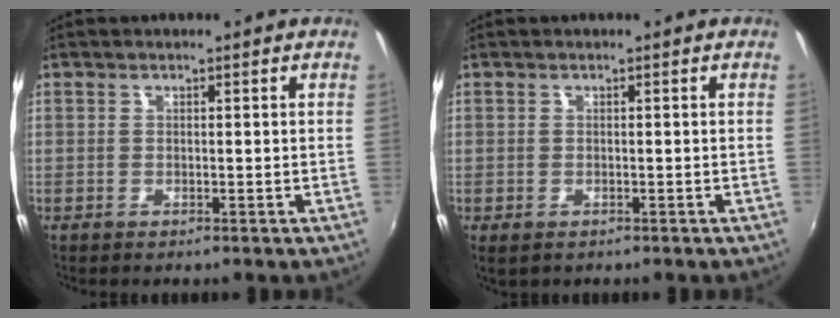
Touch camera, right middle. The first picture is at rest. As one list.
[{"total": 1.3, "force": [-0.6, 0.6, 1.0], "torque": [-0.020, -0.005, -0.006]}]